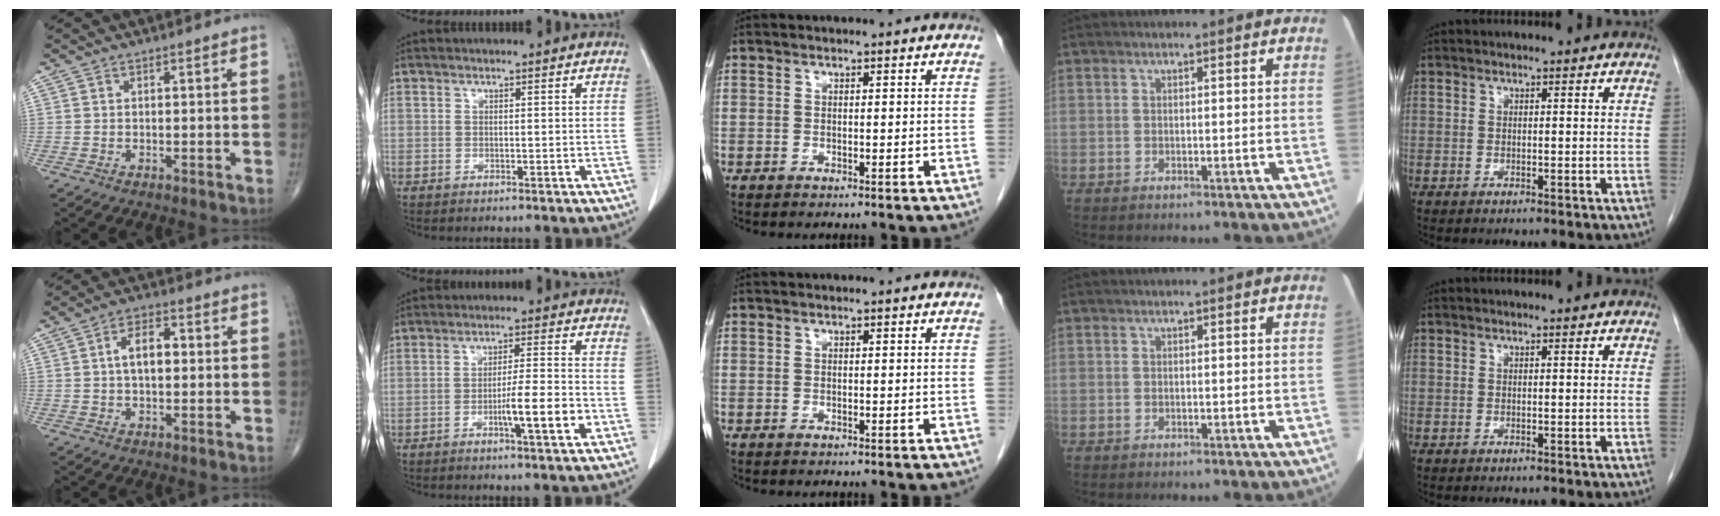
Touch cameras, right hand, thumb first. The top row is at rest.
{"thumb": {"total": 6.2, "force": [0.5, 3.5, 5.1], "torque": [-0.080, 0.016, 0.001]}, "index": {"total": 7.0, "force": [-2.6, 0.0, 6.5], "torque": [-0.107, -0.006, -0.043]}}